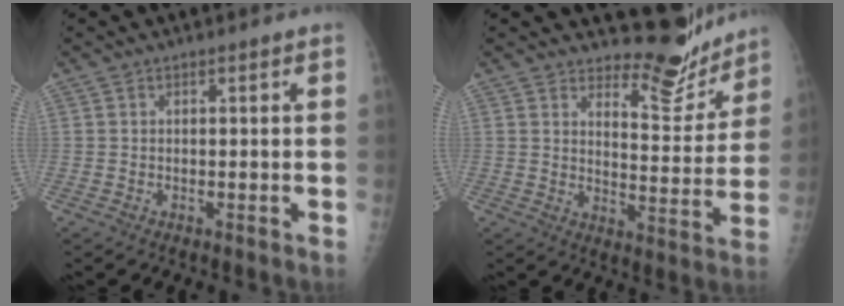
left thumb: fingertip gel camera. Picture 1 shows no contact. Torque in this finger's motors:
{"motor_torque": [-0.20, -0.26, -0.42, -0.45, 0.02]}